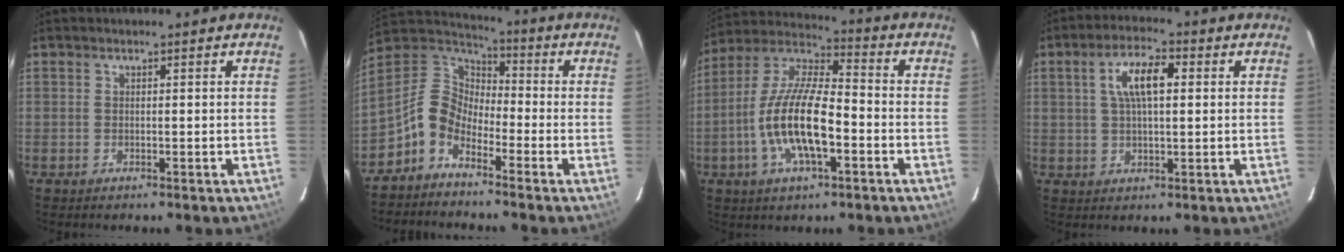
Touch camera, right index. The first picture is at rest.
{"total": 9.3, "force": [-5.2, 5.9, 5.0], "torque": [-0.108, 0.030, -0.122]}
{"total": 15.7, "force": [-4.5, 5.2, 14.1], "torque": [-0.284, -0.003, -0.088]}
{"total": 7.6, "force": [1.9, 2.8, 6.8], "torque": [-0.127, 0.016, 0.034]}